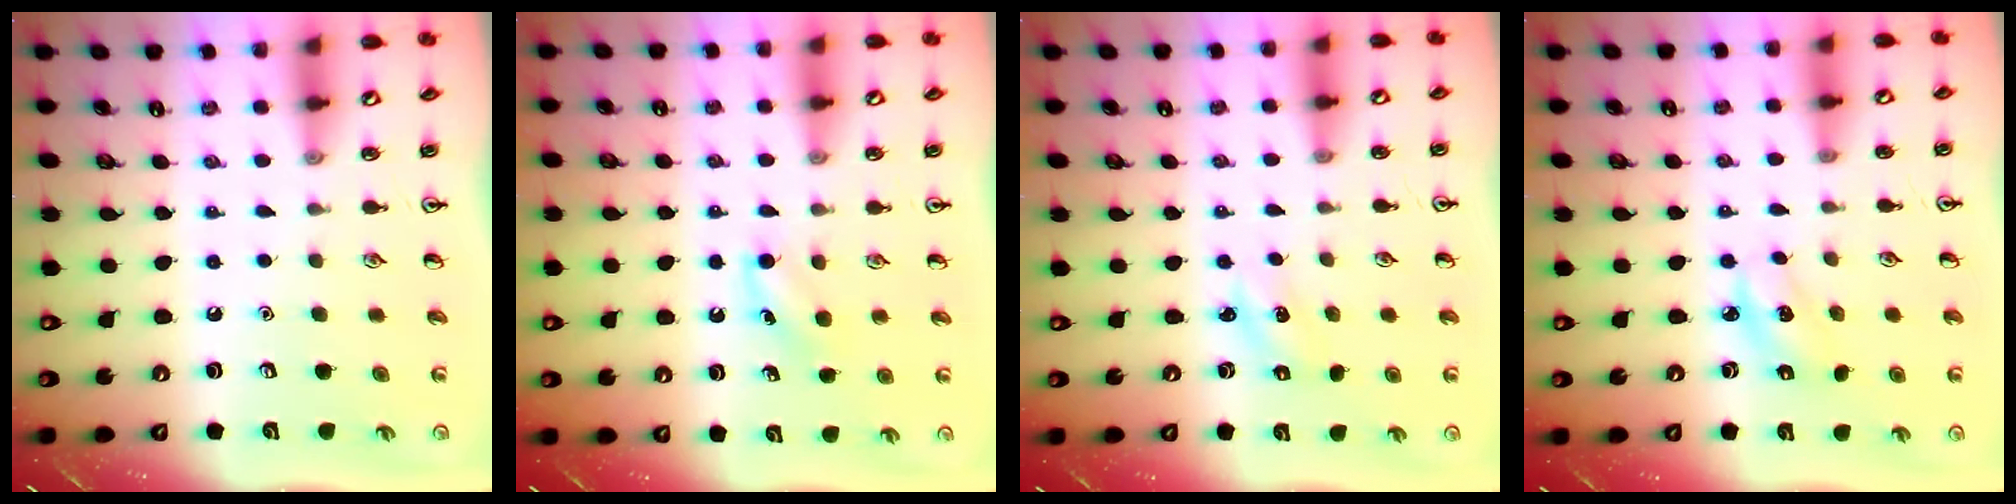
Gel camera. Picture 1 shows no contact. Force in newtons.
{"total": 4.3, "press": 4.1, "slide": 1.3}
{"total": 1.5, "press": 1.4, "slide": 0.4}
{"total": 3.0, "press": 3.0, "slide": 0.5}